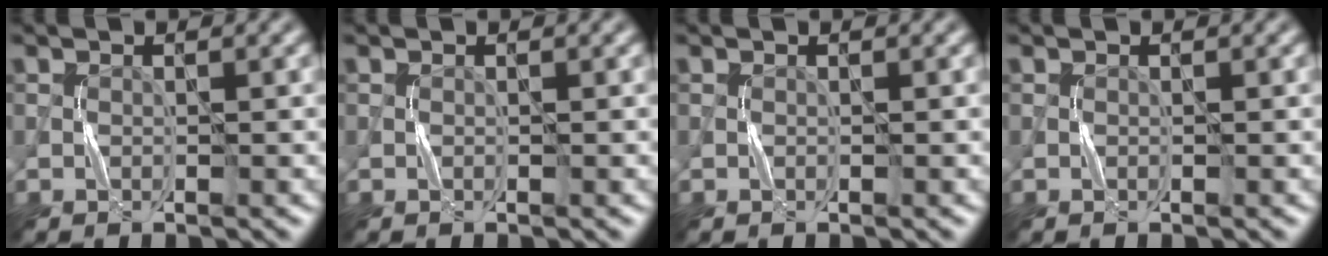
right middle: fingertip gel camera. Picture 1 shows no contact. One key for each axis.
{"total": 0.0}
{"total": 0.0}
{"total": 0.0}